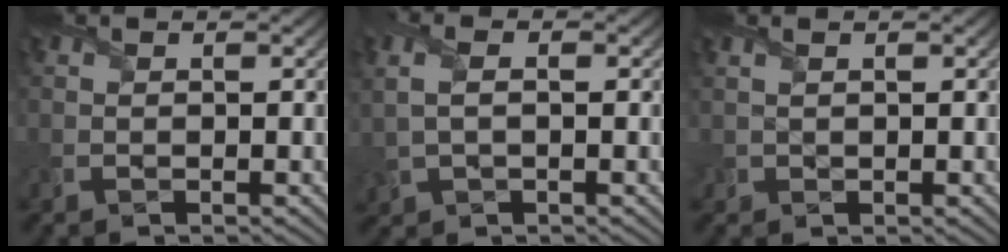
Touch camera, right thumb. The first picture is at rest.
{"total": 3.7, "force": [0.5, 2.2, 3.0], "torque": [-0.081, 0.007, 0.014]}
{"total": 0.9, "force": [0.6, 0.4, 0.5], "torque": [-0.019, 0.000, 0.016]}